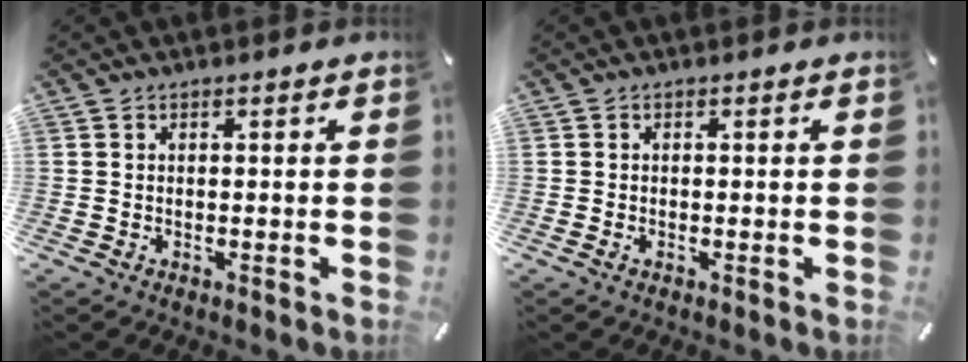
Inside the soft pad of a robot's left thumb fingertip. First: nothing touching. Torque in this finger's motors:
{"motor_torque": [-0.04, -0.15, 0.00, 0.04, 0.00]}